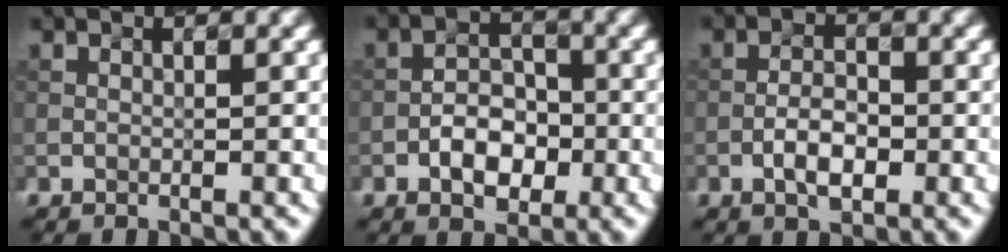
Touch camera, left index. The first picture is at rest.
{"total": 3.3, "force": [-1.6, 2.0, 2.1], "torque": [-0.029, 0.010, -0.020]}
{"total": 2.5, "force": [-1.3, 1.0, 1.9], "torque": [-0.036, 0.006, -0.020]}